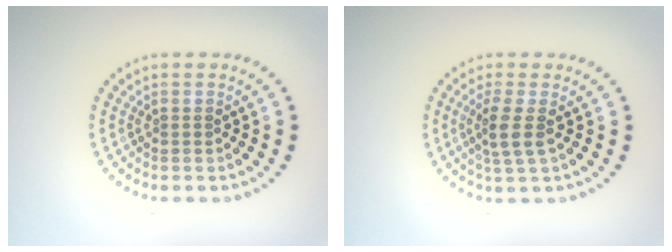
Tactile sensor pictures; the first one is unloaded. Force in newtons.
{"total": 2.4, "press": 1.9, "slide": 1.5}